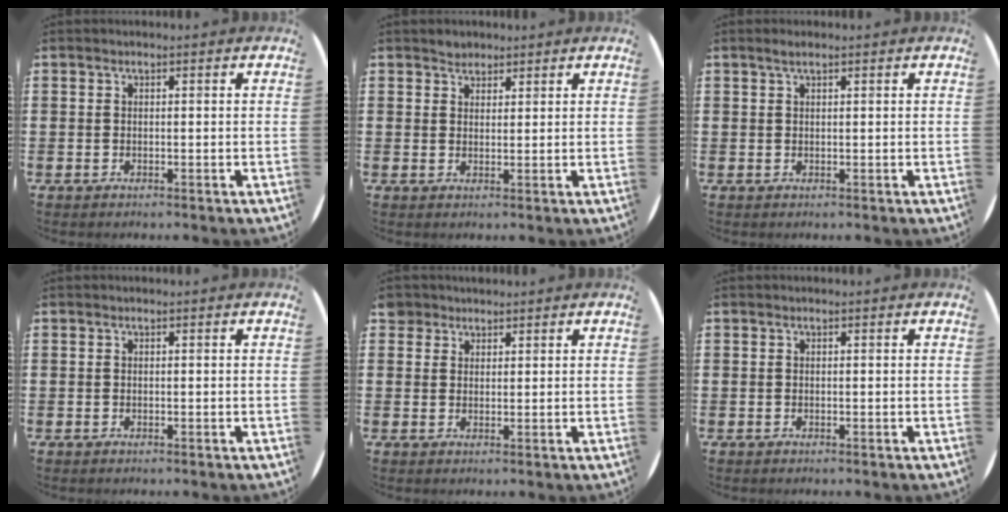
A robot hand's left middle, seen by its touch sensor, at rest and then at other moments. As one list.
[{"total": 1.8, "force": [1.6, 0.7, -0.1], "torque": [0.007, -0.001, 0.030]}, {"total": 1.0, "force": [0.7, 0.1, 0.7], "torque": [-0.014, 0.003, 0.013]}, {"total": 0.0}, {"total": 2.4, "force": [2.0, 1.4, 0.0], "torque": [0.002, 0.003, 0.037]}, {"total": 0.0}]